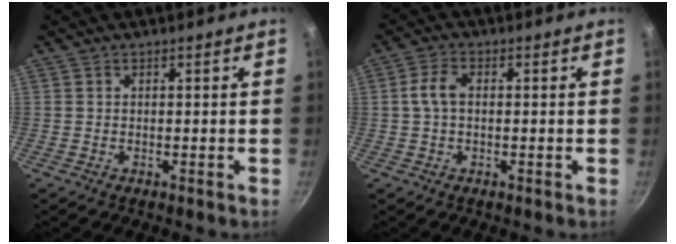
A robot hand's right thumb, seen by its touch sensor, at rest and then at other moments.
{"total": 4.1, "force": [0.2, 2.5, 3.3], "torque": [-0.069, 0.016, -0.001]}